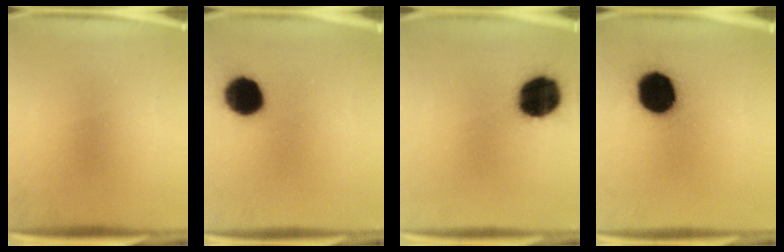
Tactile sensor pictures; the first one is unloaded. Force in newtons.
{"total": 12.6}
{"total": 16.8}
{"total": 16.4}